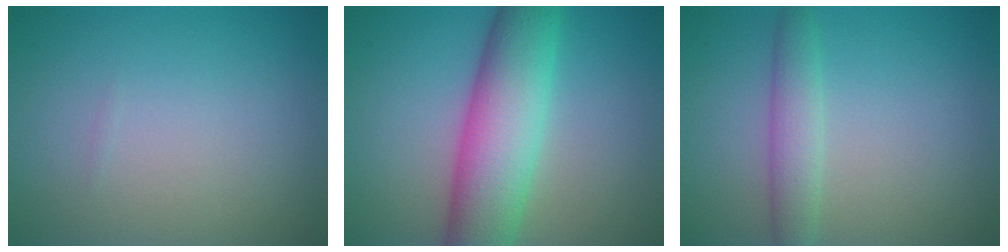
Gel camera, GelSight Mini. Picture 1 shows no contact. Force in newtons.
{"total": 9.0, "press": 9.0, "slide": 0.3}
{"total": 2.7, "press": 2.7, "slide": 0.1}